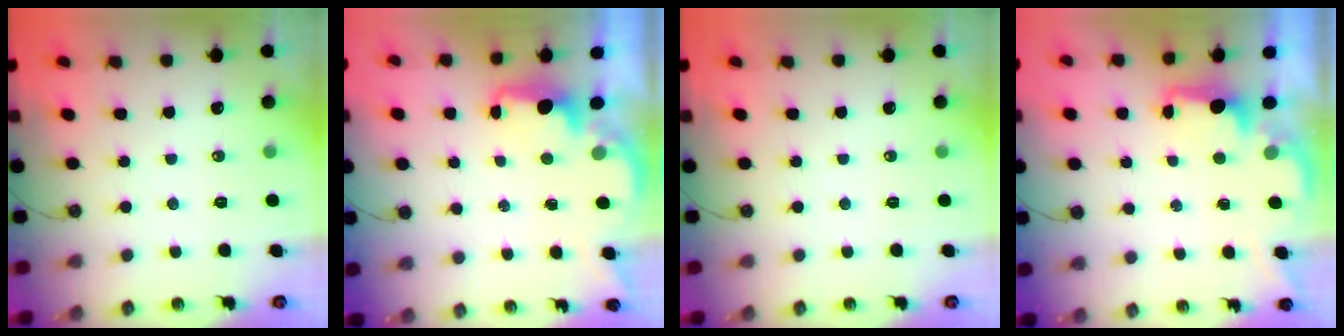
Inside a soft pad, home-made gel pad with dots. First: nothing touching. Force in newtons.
{"total": 1.9, "press": 1.7, "slide": 0.8}
{"total": 0.0}
{"total": 1.9, "press": 1.7, "slide": 0.8}